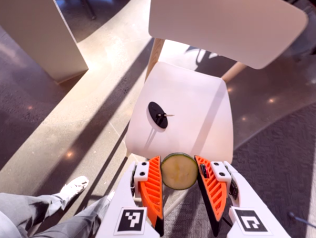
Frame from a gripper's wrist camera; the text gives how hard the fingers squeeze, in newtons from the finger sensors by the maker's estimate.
{"total": 9.0, "left": 8.9, "right": 9.1}